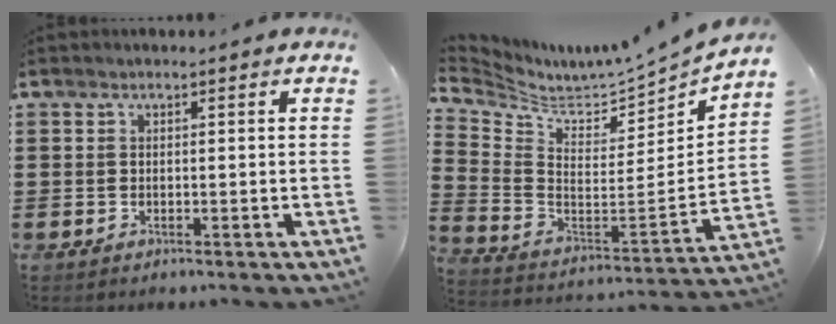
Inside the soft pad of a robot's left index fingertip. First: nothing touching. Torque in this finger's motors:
{"motor_torque": [1.30, -0.84, -0.02, 0.00]}